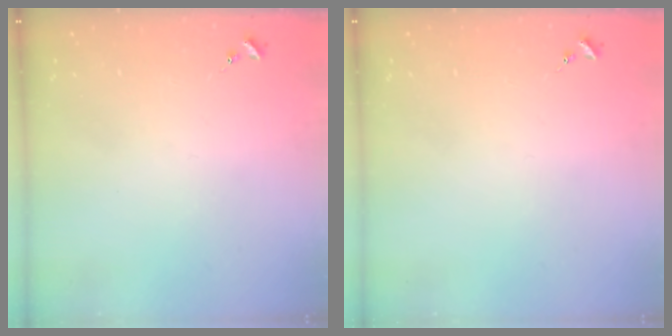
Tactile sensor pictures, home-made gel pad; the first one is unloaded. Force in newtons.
{"total": 0.0}